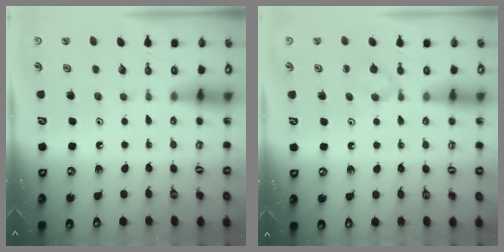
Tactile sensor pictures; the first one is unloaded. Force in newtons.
{"total": 5.7, "press": 5.7, "slide": 0.9}